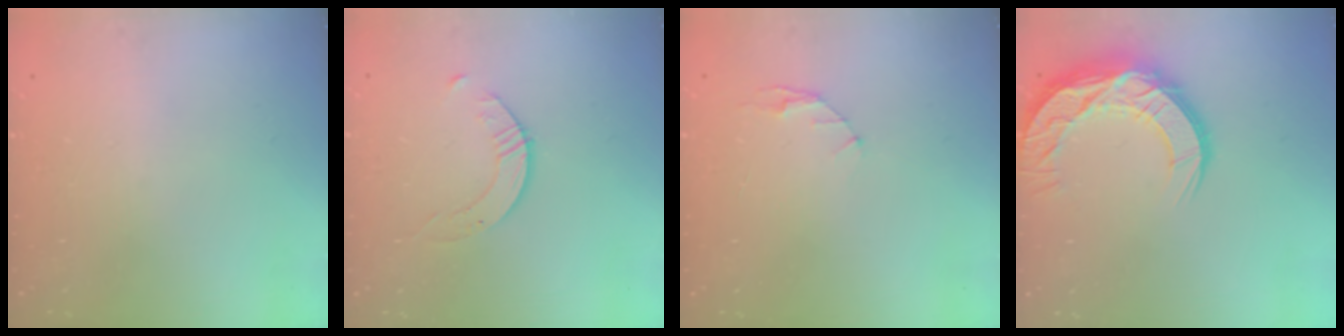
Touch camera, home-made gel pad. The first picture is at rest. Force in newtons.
{"total": 2.8, "press": 2.8, "slide": 0.3}
{"total": 2.9, "press": 2.9, "slide": 0.4}
{"total": 15.4, "press": 15.3, "slide": 1.0}